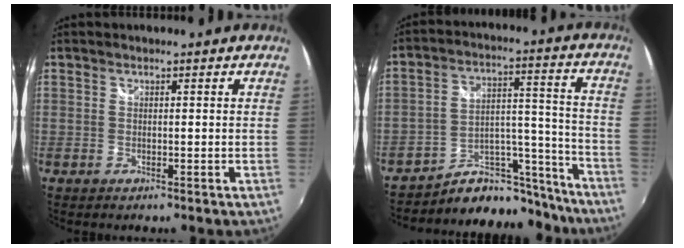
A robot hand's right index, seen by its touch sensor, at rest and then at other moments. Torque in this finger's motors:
{"motor_torque": [-0.54, -0.42, -0.37, -0.09]}